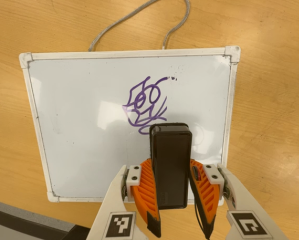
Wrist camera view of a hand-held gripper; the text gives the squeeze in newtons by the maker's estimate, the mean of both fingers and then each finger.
{"total": 6.0, "left": 5.5, "right": 6.5}